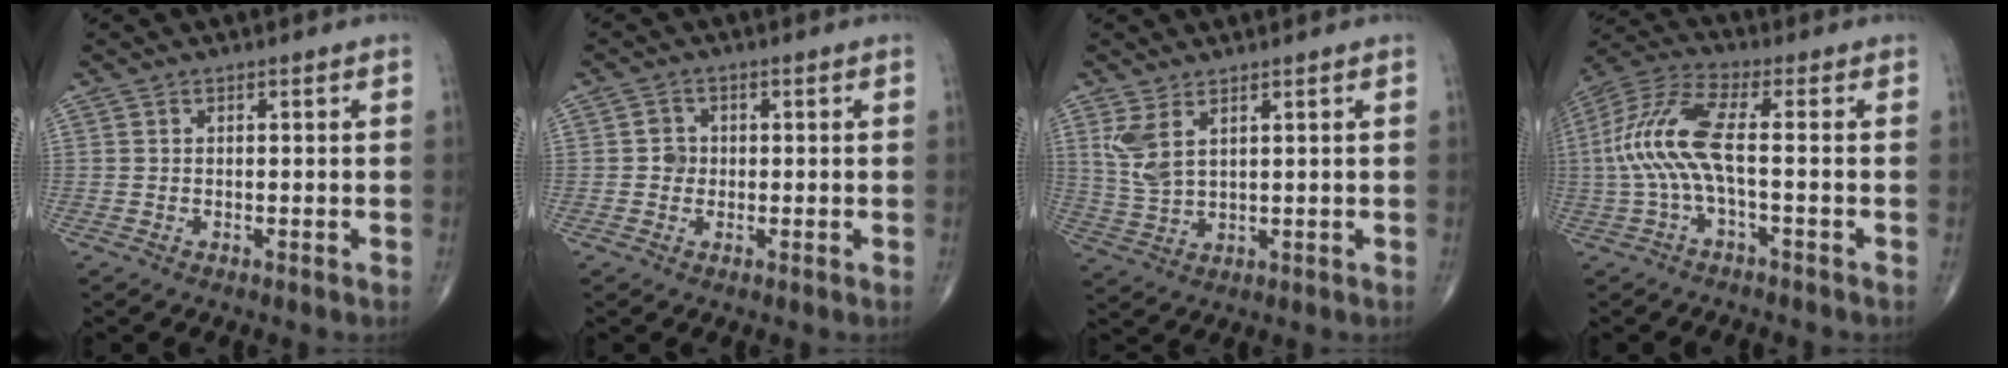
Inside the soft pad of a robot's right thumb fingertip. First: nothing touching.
{"total": 2.3, "force": [-0.1, 2.1, 0.9], "torque": [0.000, 0.007, -0.006]}
{"total": 5.6, "force": [2.7, 2.4, 4.4], "torque": [-0.099, -0.011, 0.066]}
{"total": 11.9, "force": [-0.9, 3.3, 11.4], "torque": [-0.275, 0.039, -0.021]}